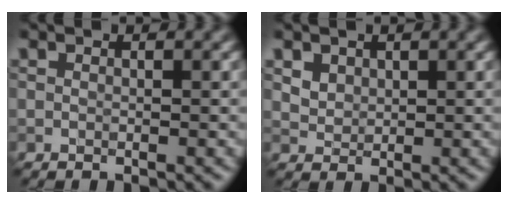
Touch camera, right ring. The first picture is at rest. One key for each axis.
{"total": 2.3, "fx": 1.3, "fy": 1.7, "fz": 0.9, "tx": -0.024, "ty": -0.005, "tz": 0.038}